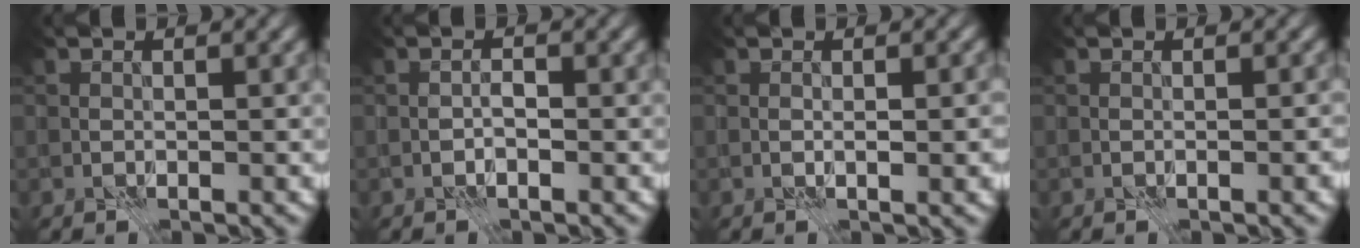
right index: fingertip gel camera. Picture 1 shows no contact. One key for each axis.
{"total": 0.7, "fx": -0.5, "fy": 0.2, "fz": 0.5, "tx": -0.010, "ty": 0.004, "tz": -0.011}
{"total": 1.9, "fx": -0.2, "fy": 0.5, "fz": 1.8, "tx": -0.031, "ty": 0.001, "tz": -0.004}
{"total": 1.2, "fx": -0.6, "fy": 0.2, "fz": 1.0, "tx": -0.017, "ty": 0.000, "tz": -0.008}